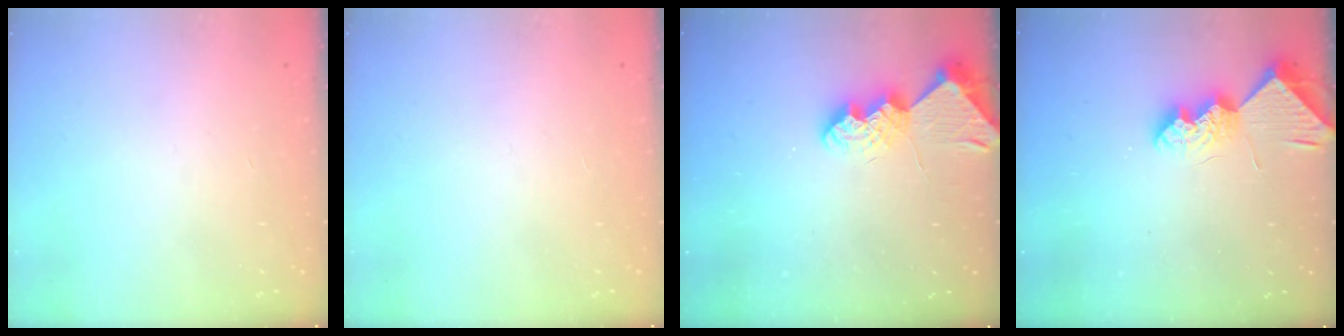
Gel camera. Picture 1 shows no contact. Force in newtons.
{"total": 0.0}
{"total": 8.6, "press": 8.6, "slide": 0.7}
{"total": 9.3, "press": 9.3, "slide": 0.2}